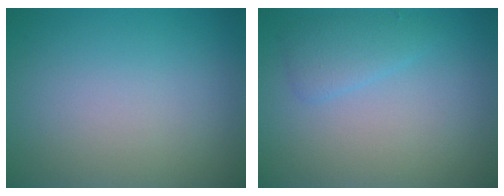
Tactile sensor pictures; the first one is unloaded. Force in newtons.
{"total": 1.9, "press": 1.9, "slide": 0.2}